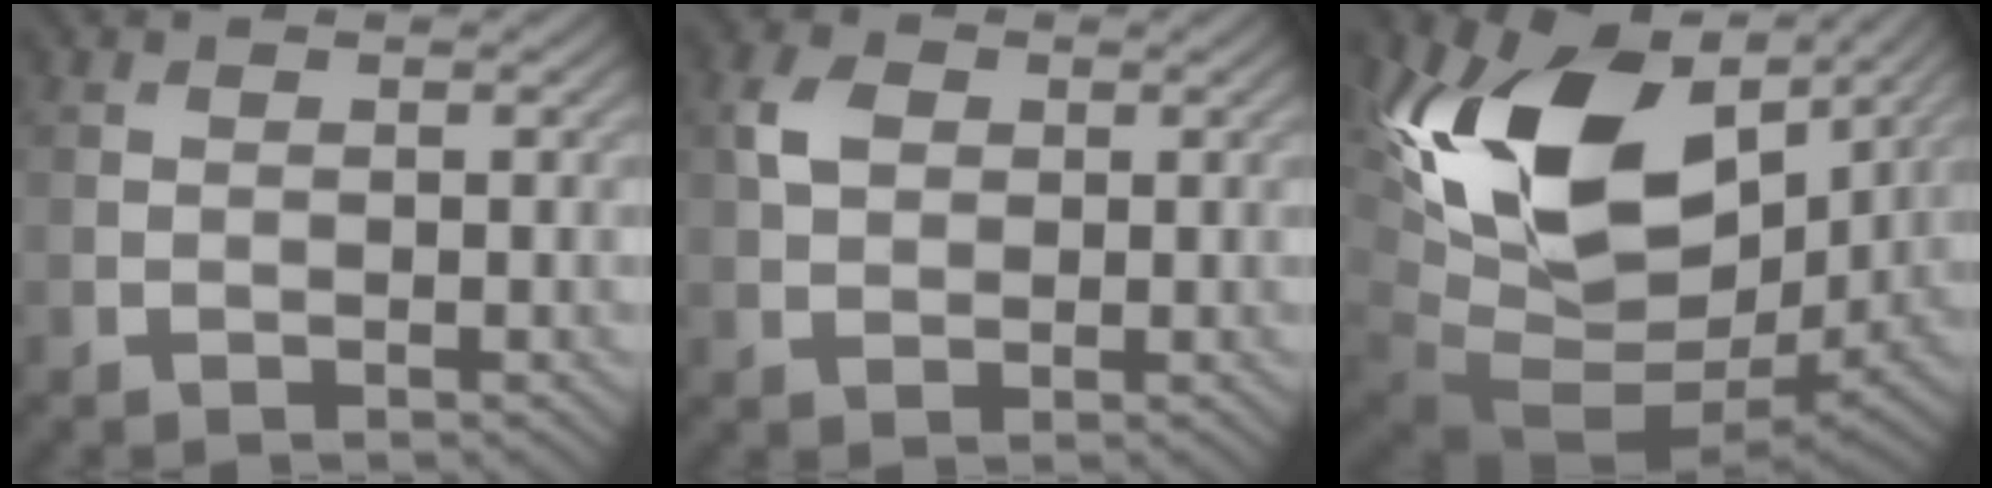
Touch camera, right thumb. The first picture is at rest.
{"total": 3.1, "force": [0.9, 2.2, 1.9], "torque": [-0.046, 0.006, 0.012]}
{"total": 17.9, "force": [5.2, 11.3, 12.8], "torque": [-0.277, -0.015, 0.110]}